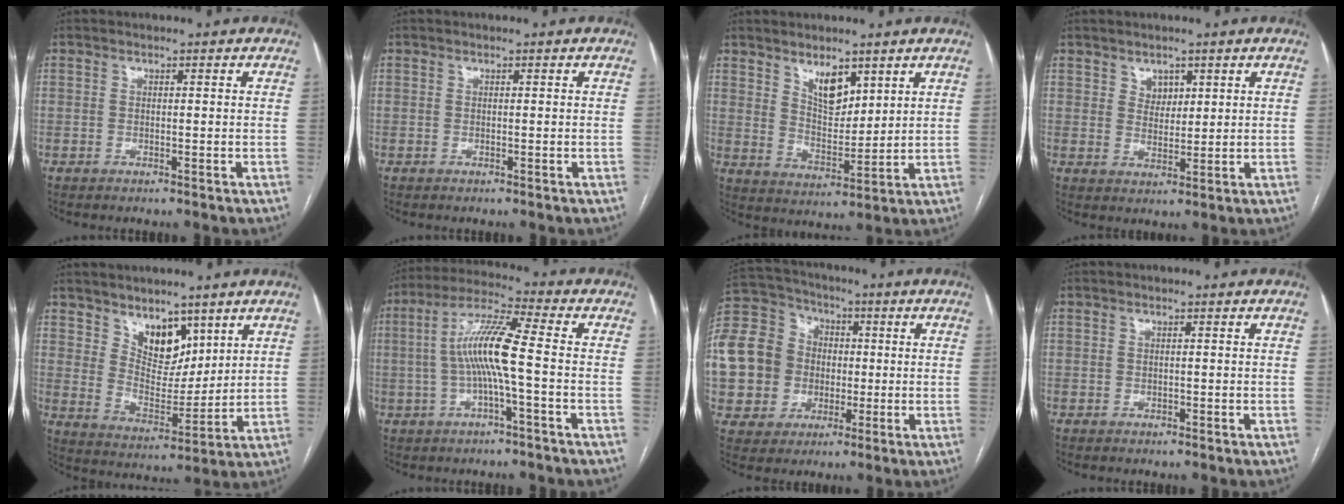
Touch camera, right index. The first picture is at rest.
{"total": 0.0}
{"total": 6.4, "force": [4.0, 2.9, 4.0], "torque": [-0.072, -0.009, 0.080]}
{"total": 3.2, "force": [1.7, 2.3, 1.5], "torque": [-0.022, 0.001, 0.035]}
{"total": 8.4, "force": [5.4, 4.5, 4.6], "torque": [-0.074, -0.005, 0.106]}
{"total": 9.7, "force": [-1.0, 0.3, 9.6], "torque": [-0.190, 0.022, -0.024]}
{"total": 22.1, "force": [-1.5, 20.0, 9.2], "torque": [-0.285, 0.060, -0.015]}
{"total": 0.0}